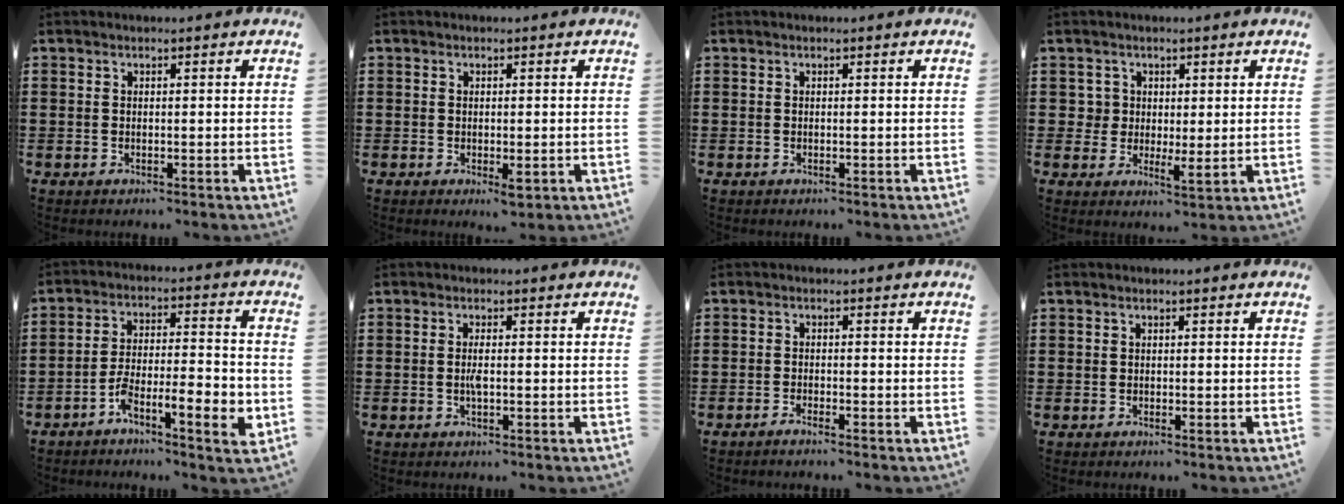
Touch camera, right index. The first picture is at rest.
{"total": 1.9, "force": [-0.4, 0.5, 1.8], "torque": [-0.038, -0.005, -0.009]}
{"total": 0.0}
{"total": 2.7, "force": [0.9, 2.3, 1.1], "torque": [-0.032, 0.010, 0.017]}
{"total": 8.7, "force": [-4.3, 2.3, 7.2], "torque": [-0.130, 0.007, -0.079]}
{"total": 1.7, "force": [-0.3, 0.2, 1.6], "torque": [-0.033, 0.000, -0.006]}
{"total": 1.2, "force": [-1.1, -0.1, 0.4], "torque": [-0.008, -0.001, -0.021]}
{"total": 0.0}